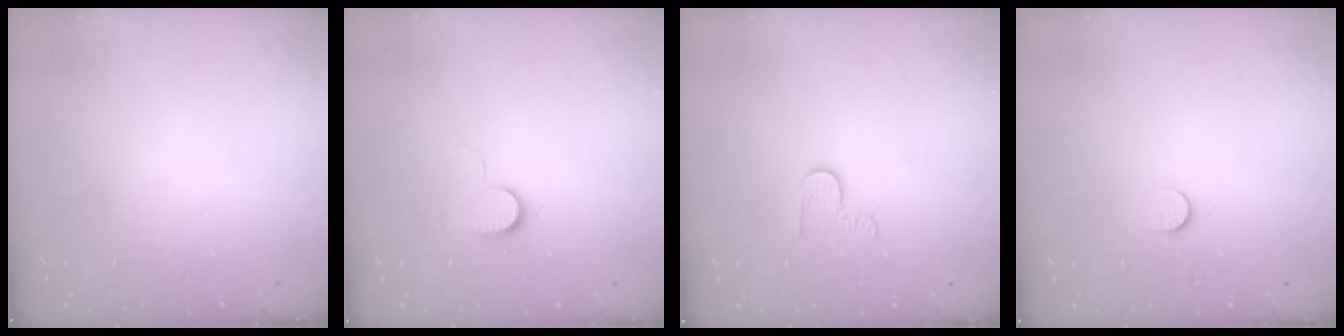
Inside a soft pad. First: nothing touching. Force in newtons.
{"total": 7.8, "press": 7.8, "slide": 0.7}
{"total": 3.8, "press": 3.8, "slide": 0.5}
{"total": 5.1, "press": 5.1, "slide": 0.6}